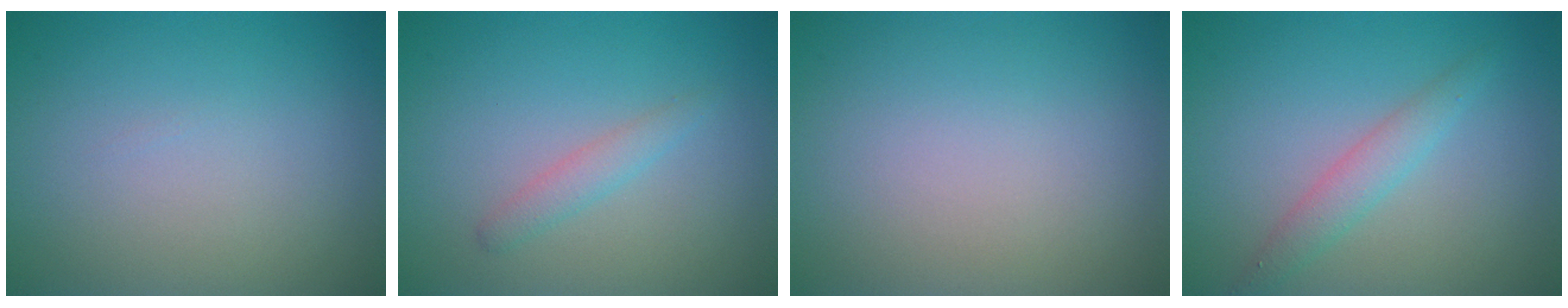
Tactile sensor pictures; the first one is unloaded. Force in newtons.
{"total": 1.4, "press": 1.4, "slide": 0.1}
{"total": 0.0}
{"total": 2.2, "press": 2.2, "slide": 0.0}